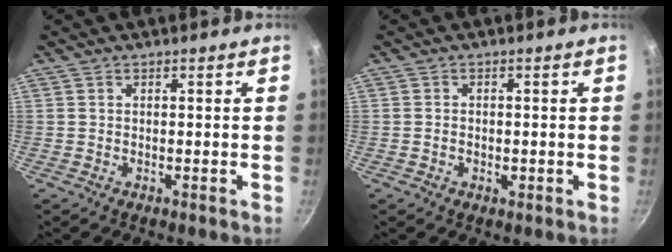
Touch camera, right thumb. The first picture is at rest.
{"total": 1.5, "force": [-0.4, 1.1, 0.9], "torque": [-0.013, 0.002, -0.007]}